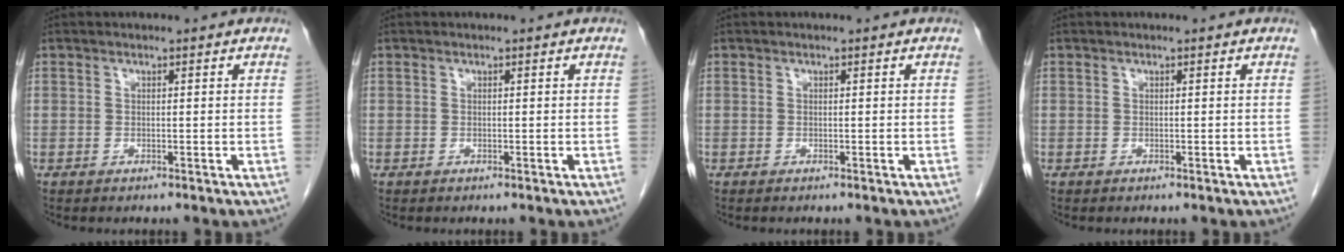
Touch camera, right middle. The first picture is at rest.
{"total": 0.0}
{"total": 0.0}
{"total": 0.0}